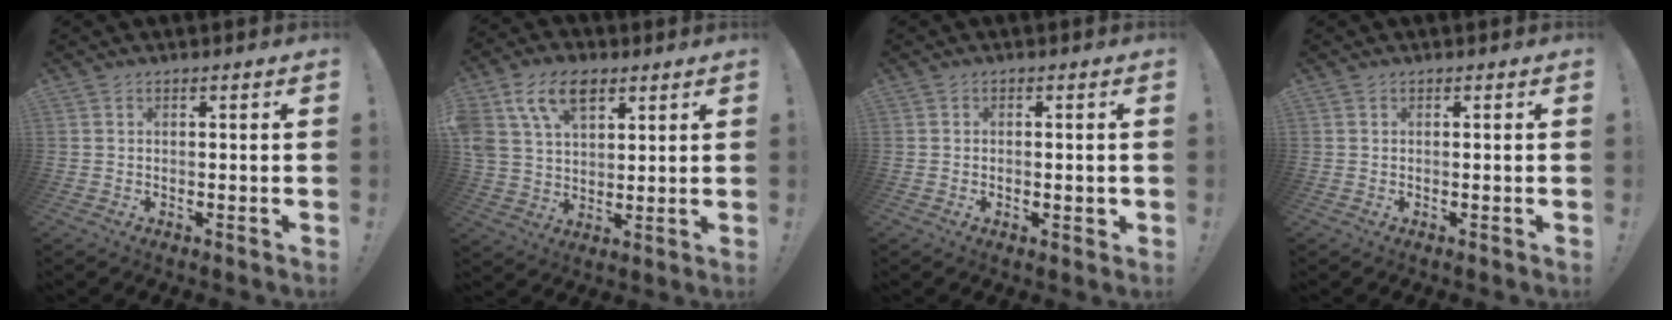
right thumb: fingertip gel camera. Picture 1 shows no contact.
{"total": 13.7, "force": [7.2, 8.8, 7.7], "torque": [-0.149, -0.020, 0.138]}
{"total": 1.7, "force": [-0.3, 1.0, 1.4], "torque": [-0.020, 0.002, -0.004]}
{"total": 0.0}